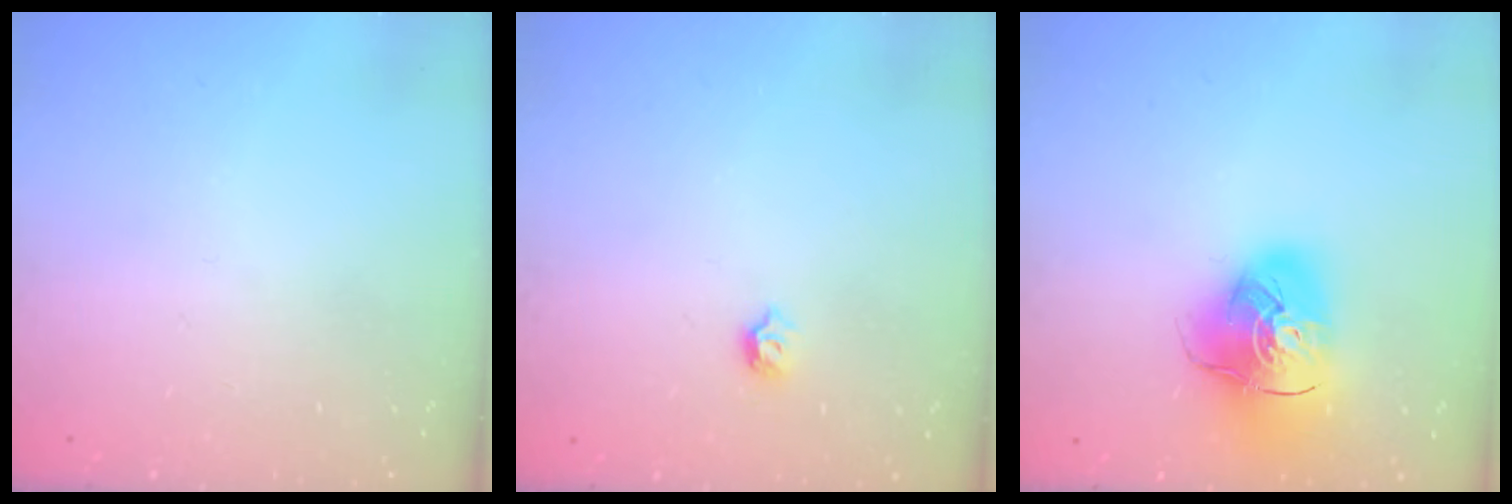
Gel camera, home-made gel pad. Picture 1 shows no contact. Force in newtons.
{"total": 3.8, "press": 3.7, "slide": 0.8}
{"total": 14.9, "press": 14.7, "slide": 2.1}